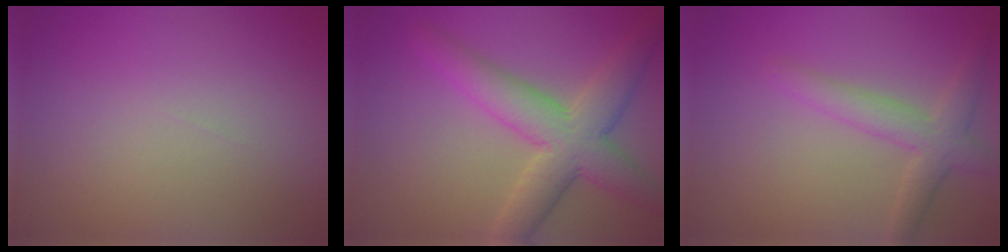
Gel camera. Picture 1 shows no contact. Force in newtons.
{"total": 6.9, "press": 6.8, "slide": 0.2}
{"total": 3.3, "press": 3.3, "slide": 0.2}